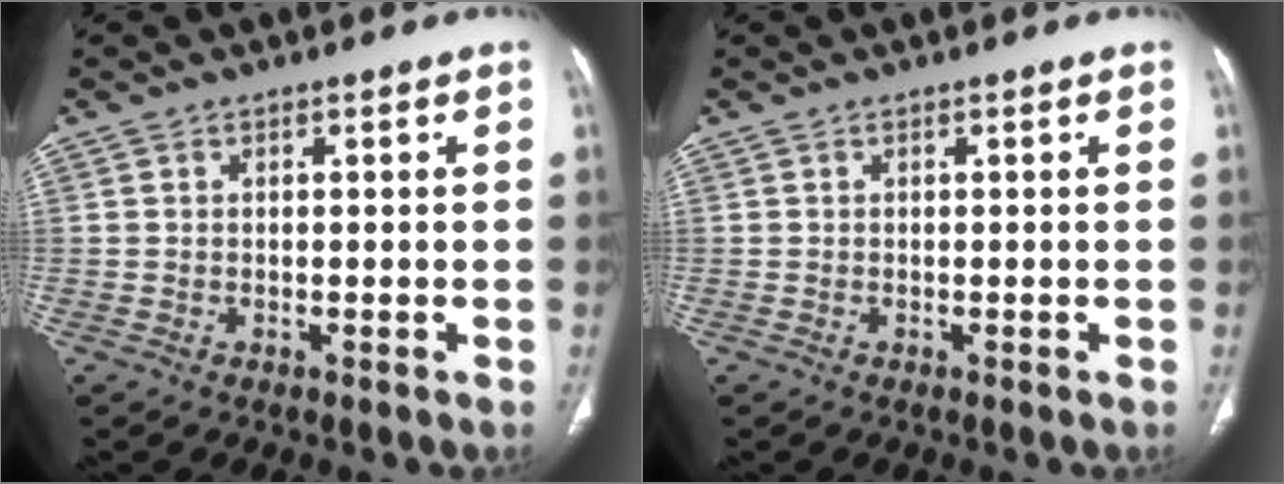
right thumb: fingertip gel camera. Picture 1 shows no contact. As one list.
[{"total": 0.0}]